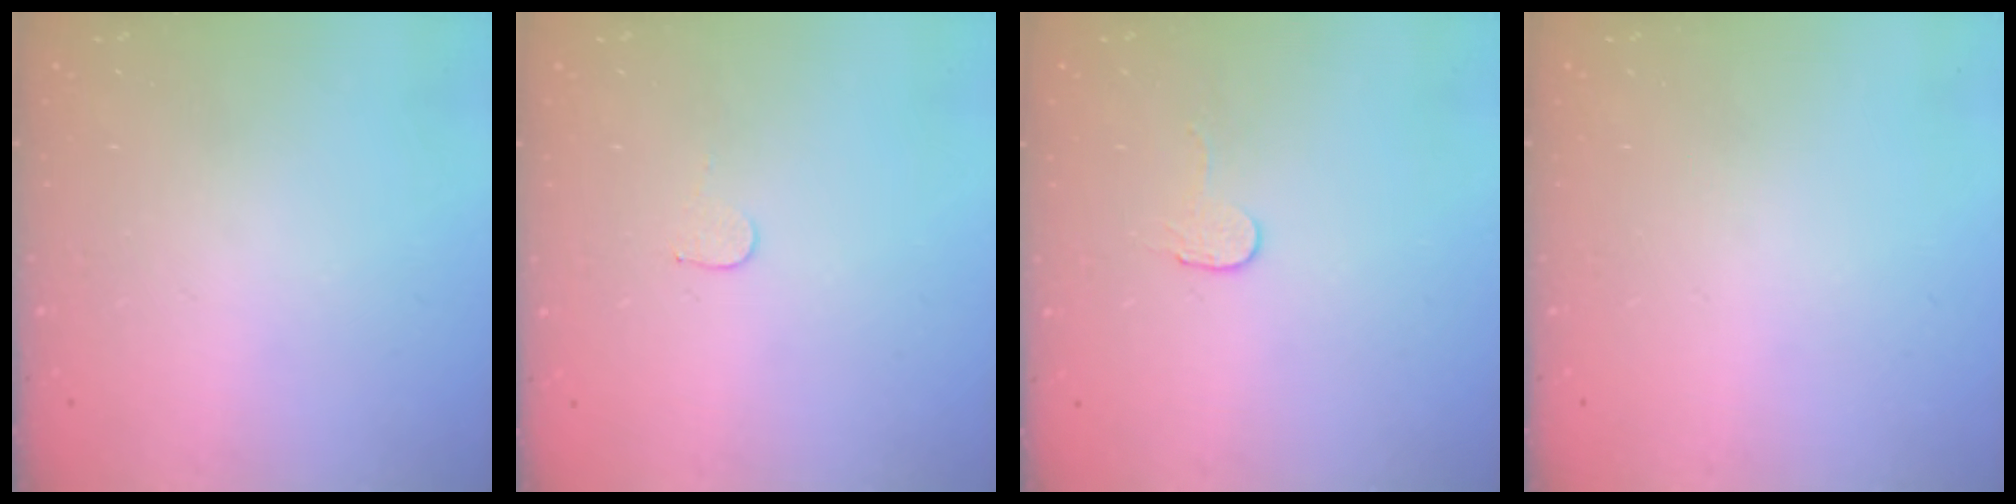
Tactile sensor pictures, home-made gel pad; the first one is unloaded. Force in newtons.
{"total": 3.4, "press": 3.4, "slide": 0.2}
{"total": 2.7, "press": 2.7, "slide": 0.2}
{"total": 0.0}